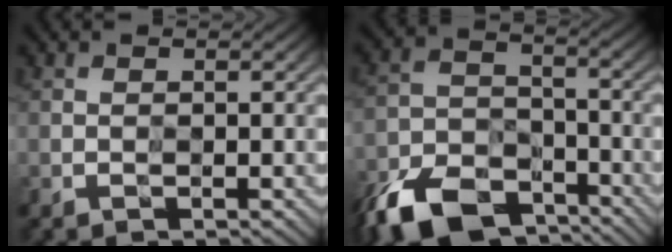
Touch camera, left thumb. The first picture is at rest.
{"total": 9.4, "force": [-7.6, 4.5, 3.1], "torque": [-0.071, -0.008, -0.155]}